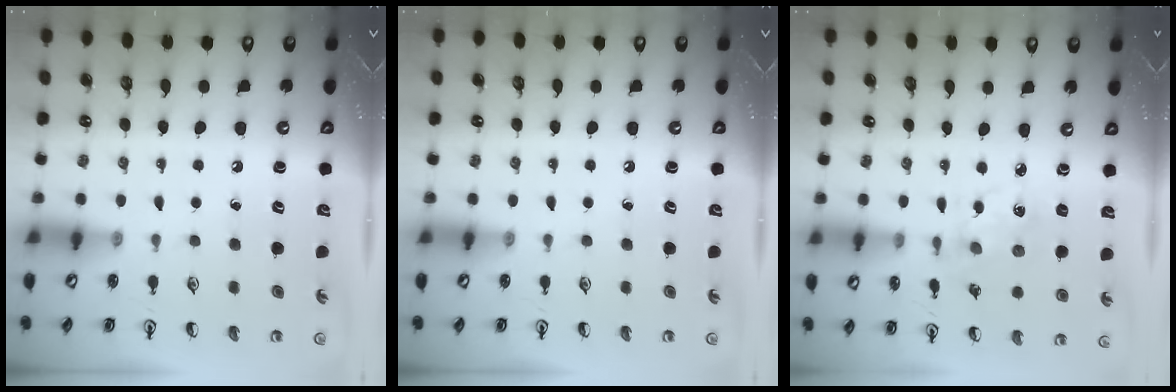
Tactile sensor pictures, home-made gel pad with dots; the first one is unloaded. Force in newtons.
{"total": 0.0}
{"total": 2.7, "press": 2.6, "slide": 0.8}